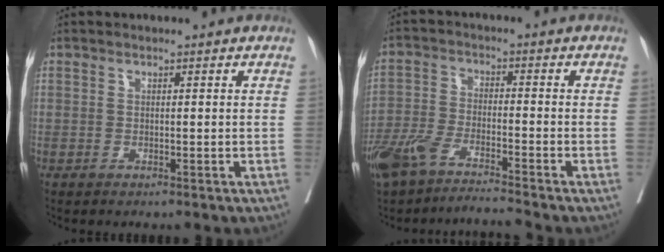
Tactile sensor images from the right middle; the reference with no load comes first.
{"total": 7.4, "force": [-6.4, 0.3, 3.6], "torque": [-0.077, -0.009, -0.125]}